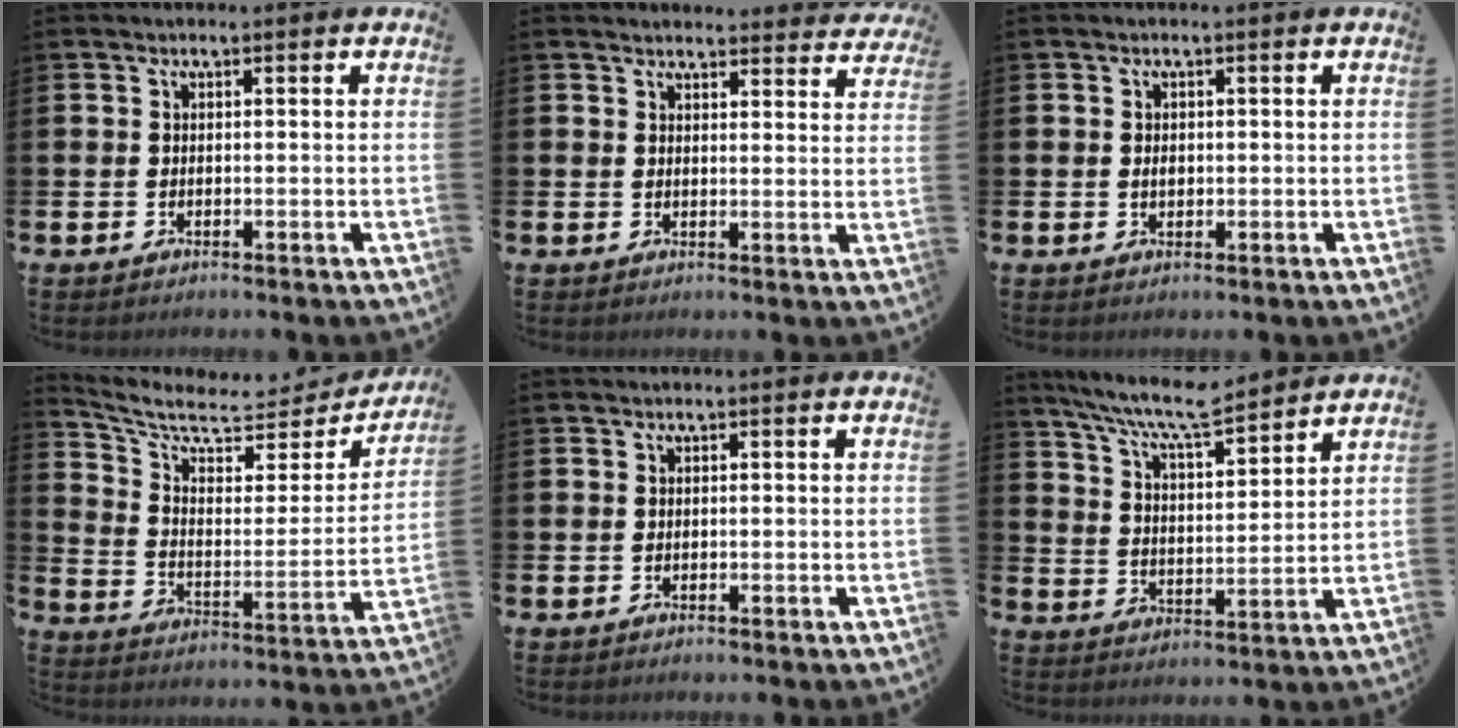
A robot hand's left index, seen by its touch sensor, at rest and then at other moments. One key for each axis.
{"total": 3.0, "fx": 2.9, "fy": 0.5, "fz": 0.0, "tx": 0.001, "ty": -0.018, "tz": 0.051}
{"total": 1.1, "fx": 0.1, "fy": 0.8, "fz": 0.8, "tx": -0.005, "ty": 0.002, "tz": -0.003}
{"total": 7.4, "fx": 6.1, "fy": 2.9, "fz": 3.0, "tx": -0.090, "ty": -0.046, "tz": 0.101}
{"total": 0.0}
{"total": 8.7, "fx": 7.9, "fy": 0.9, "fz": 3.4, "tx": -0.087, "ty": -0.048, "tz": 0.140}